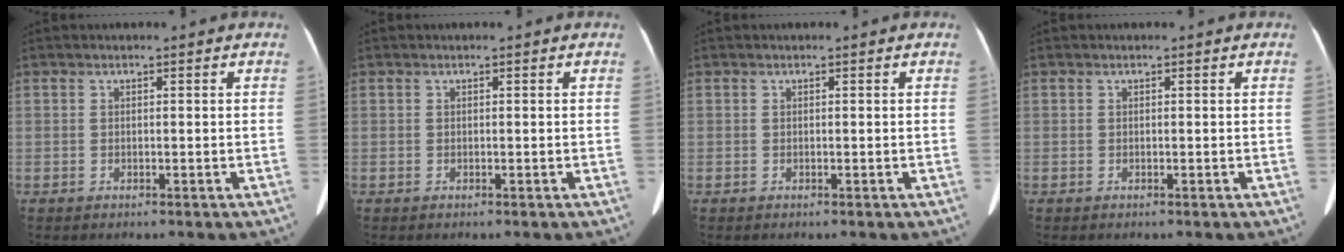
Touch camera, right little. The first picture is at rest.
{"total": 0.0}
{"total": 0.0}
{"total": 0.0}